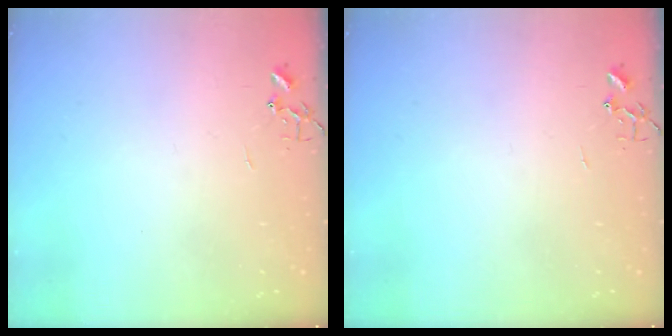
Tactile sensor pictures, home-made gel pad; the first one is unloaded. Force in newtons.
{"total": 0.0}